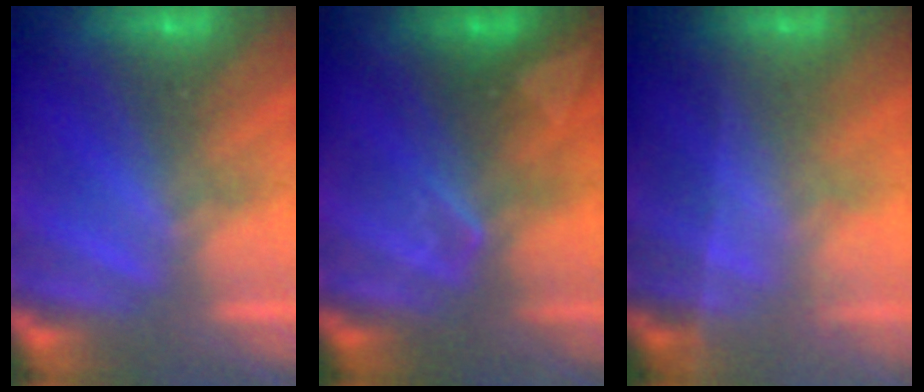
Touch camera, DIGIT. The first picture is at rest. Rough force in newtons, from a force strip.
{"total": 2.4}
{"total": 1.8}